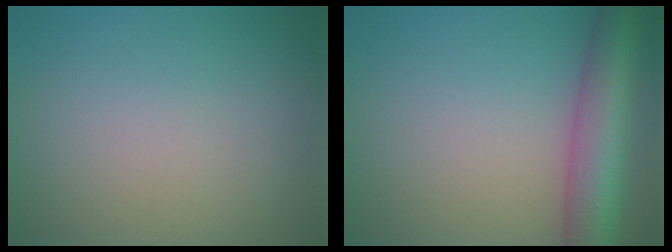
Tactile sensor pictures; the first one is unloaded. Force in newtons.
{"total": 8.4, "press": 8.4, "slide": 0.3}